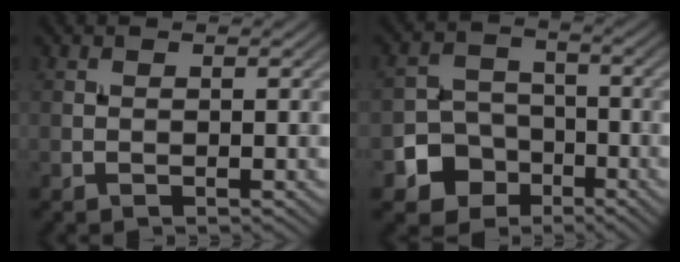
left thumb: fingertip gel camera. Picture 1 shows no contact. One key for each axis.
{"total": 6.0, "fx": -2.9, "fy": 4.9, "fz": 2.0, "tx": -0.042, "ty": -0.005, "tz": -0.064}